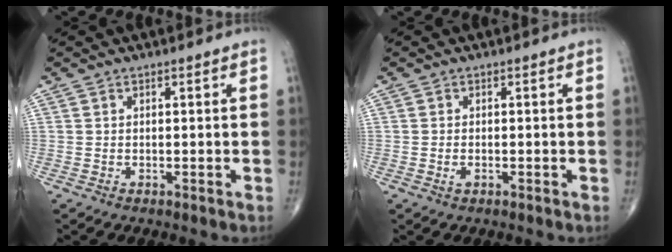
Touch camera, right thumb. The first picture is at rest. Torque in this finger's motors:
{"motor_torque": [-0.04, -0.11, -0.04, 0.24, 0.07]}